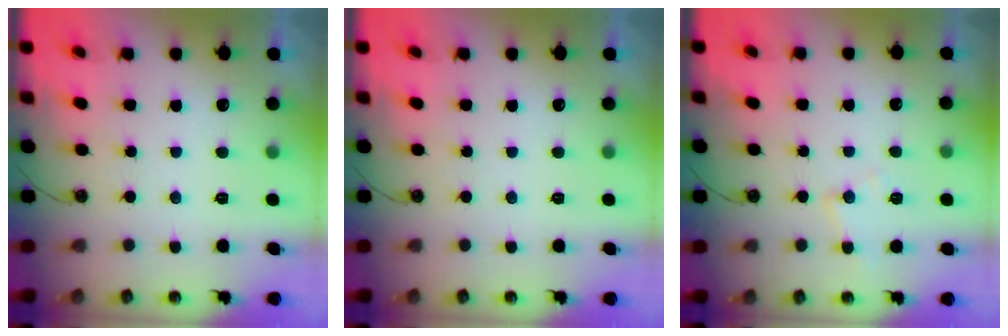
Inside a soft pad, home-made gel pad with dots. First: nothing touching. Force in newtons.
{"total": 0.0}
{"total": 7.8, "press": 7.8, "slide": 0.6}